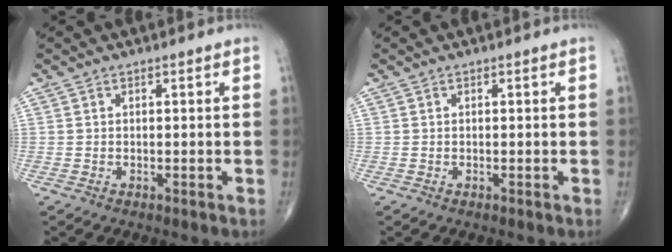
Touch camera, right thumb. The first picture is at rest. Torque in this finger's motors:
{"motor_torque": [0.00, 0.00, -0.10, 0.07, 0.02]}